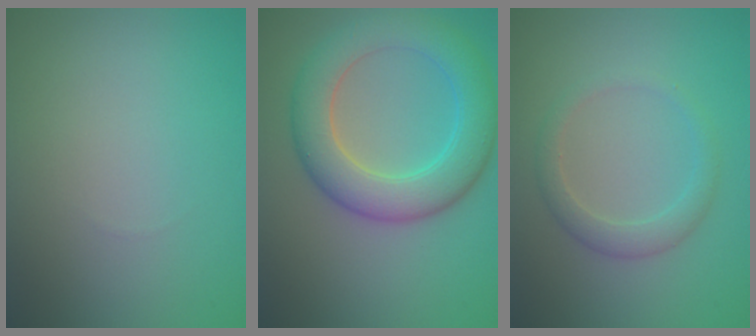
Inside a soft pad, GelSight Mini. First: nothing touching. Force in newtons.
{"total": 6.7, "press": 6.7, "slide": 0.1}
{"total": 2.2, "press": 2.2, "slide": 0.1}